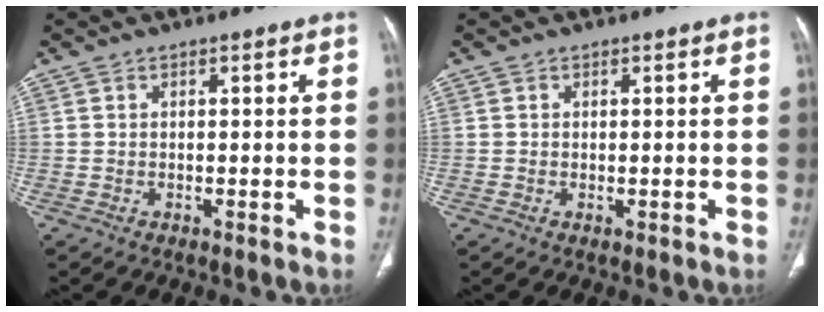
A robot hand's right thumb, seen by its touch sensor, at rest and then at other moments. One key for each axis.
{"total": 0.0}